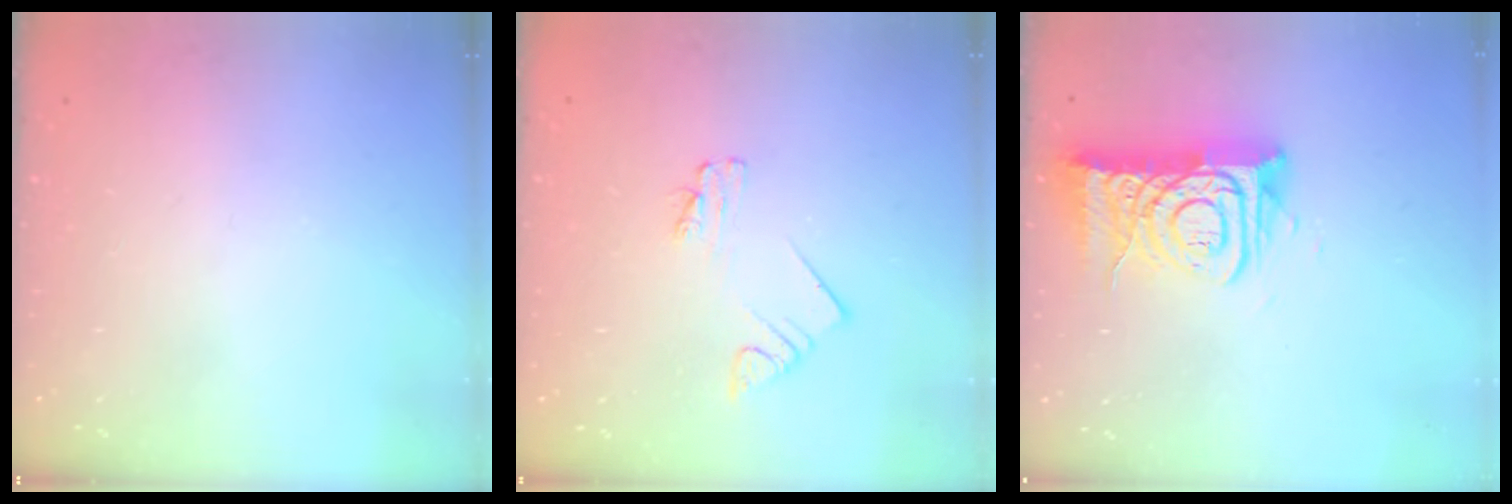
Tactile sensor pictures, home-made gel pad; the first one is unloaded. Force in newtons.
{"total": 2.0, "press": 2.0, "slide": 0.3}
{"total": 14.2, "press": 14.1, "slide": 1.5}